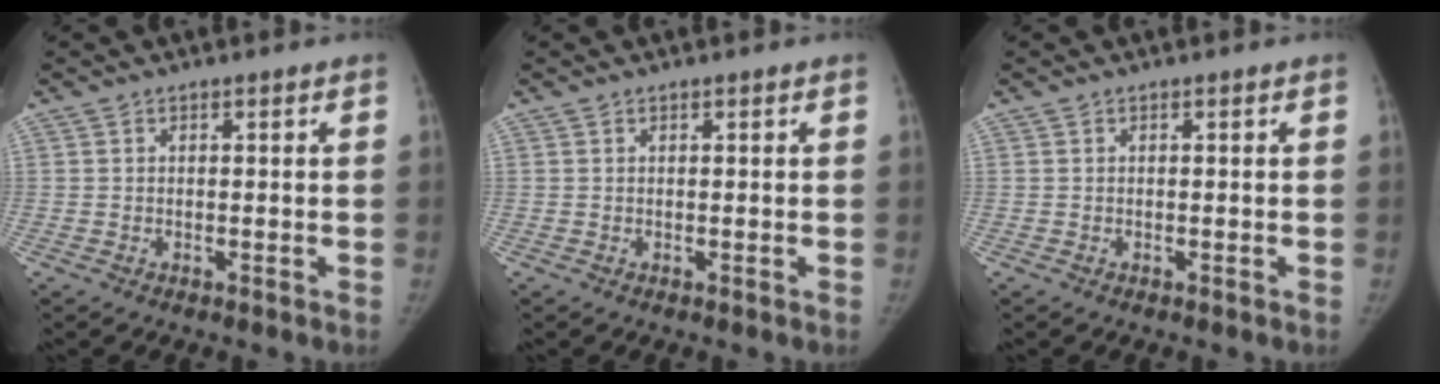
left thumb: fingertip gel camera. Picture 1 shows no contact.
{"total": 0.0}
{"total": 0.0}